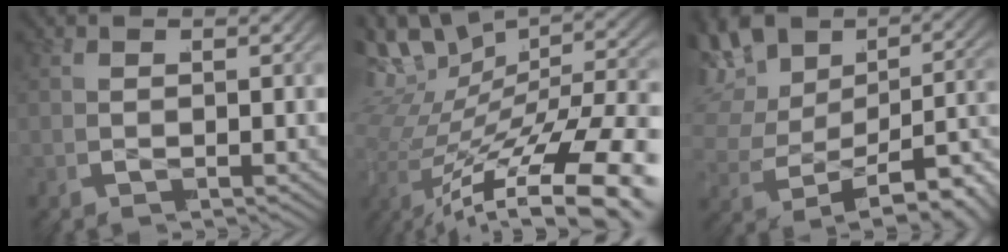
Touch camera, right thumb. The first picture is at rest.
{"total": 11.8, "force": [-0.8, 7.6, 9.0], "torque": [-0.182, -0.018, -0.005]}
{"total": 10.4, "force": [-0.5, 7.6, 7.1], "torque": [-0.146, -0.016, -0.001]}